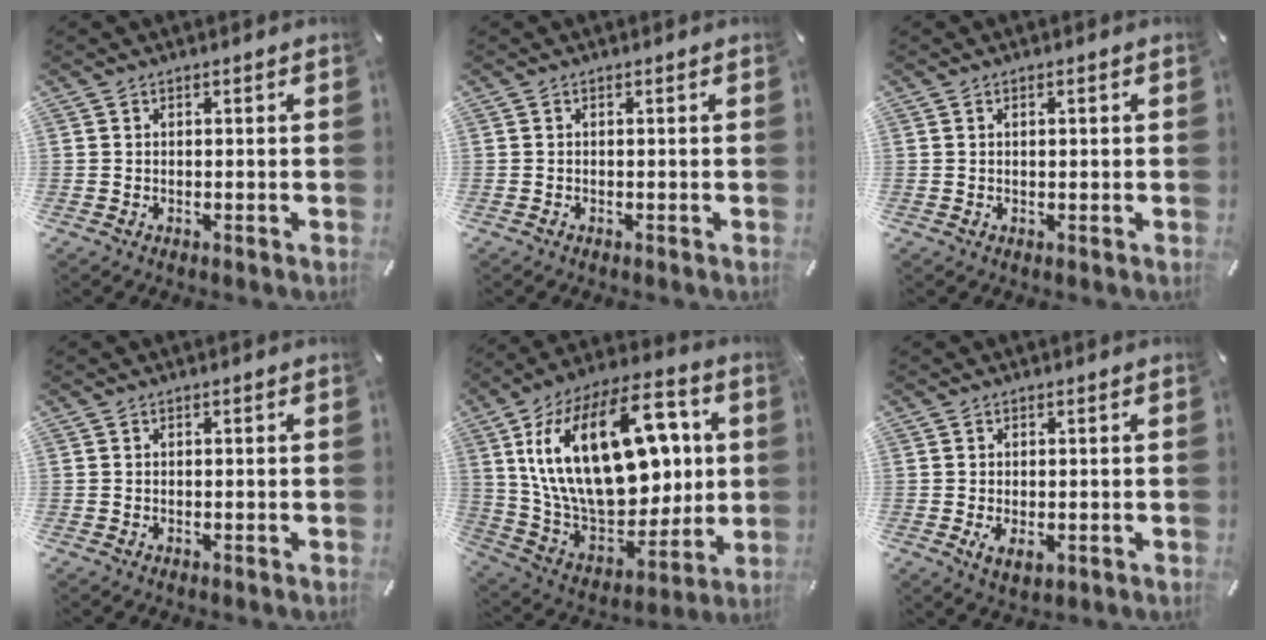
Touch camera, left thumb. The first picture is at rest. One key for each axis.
{"total": 0.0}
{"total": 0.9, "fx": 0.3, "fy": 0.3, "fz": 0.7, "tx": -0.016, "ty": 0.004, "tz": 0.005}
{"total": 0.0}
{"total": 30.2, "fx": 7.2, "fy": 17.8, "fz": 23.3, "tx": -0.445, "ty": -0.031, "tz": 0.129}
{"total": 2.7, "fx": -0.3, "fy": 1.2, "fz": 2.3, "tx": -0.046, "ty": 0.000, "tz": -0.004}